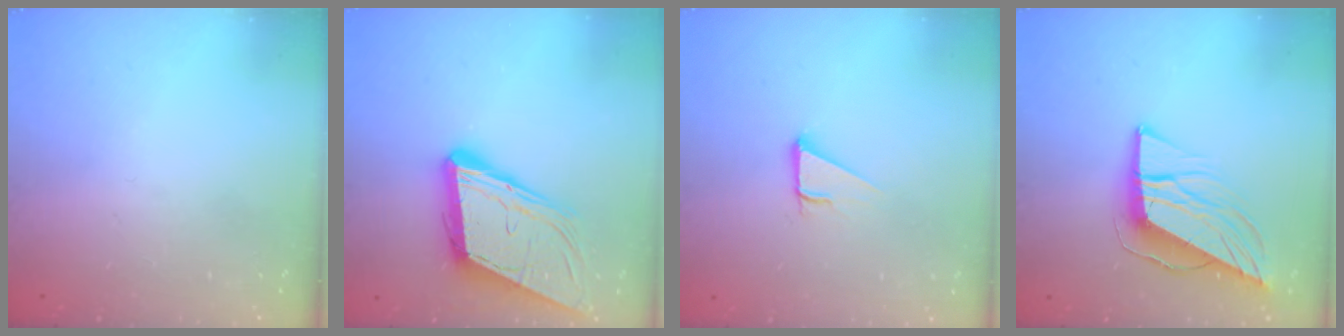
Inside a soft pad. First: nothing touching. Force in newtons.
{"total": 15.9, "press": 15.4, "slide": 4.0}
{"total": 2.7, "press": 2.7, "slide": 0.0}
{"total": 12.4, "press": 12.3, "slide": 1.5}